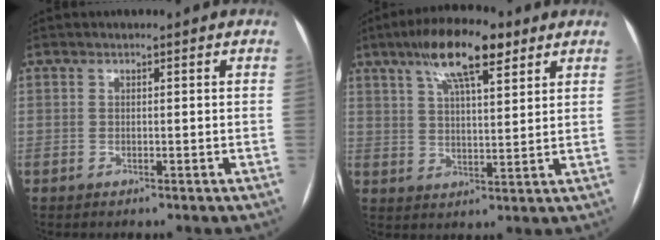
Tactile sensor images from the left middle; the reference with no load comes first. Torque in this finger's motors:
{"motor_torque": [1.34, -0.80, 0.23, 0.05]}